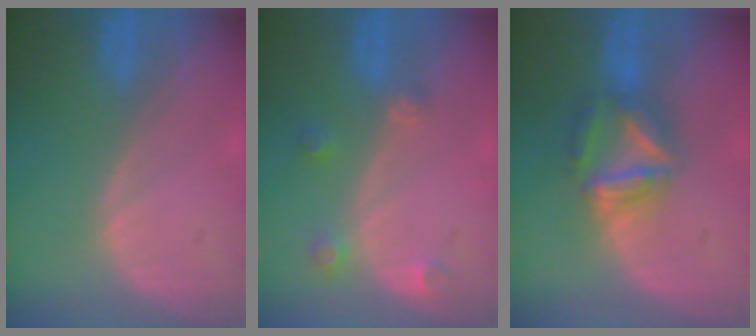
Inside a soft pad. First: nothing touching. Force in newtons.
{"total": 2.6, "press": 2.6, "slide": 0.4}
{"total": 6.2, "press": 6.0, "slide": 1.5}